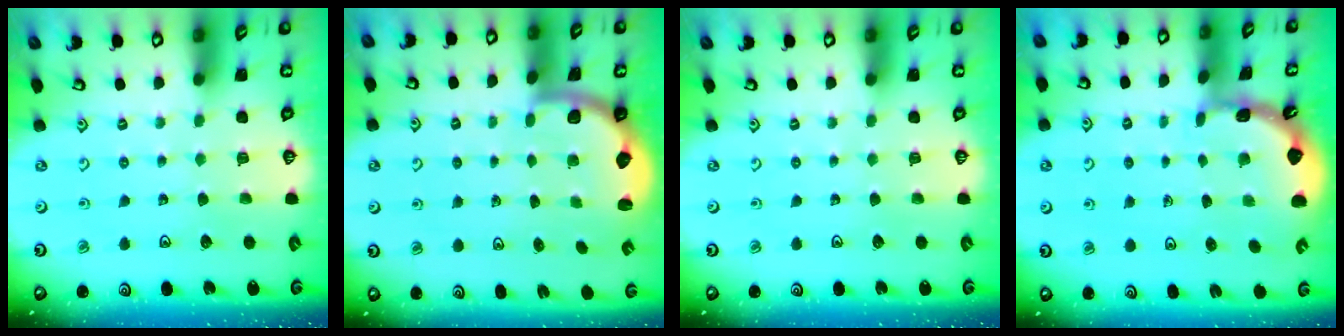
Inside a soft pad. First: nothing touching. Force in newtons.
{"total": 2.2, "press": 2.1, "slide": 0.7}
{"total": 0.0}
{"total": 1.8, "press": 1.8, "slide": 0.1}